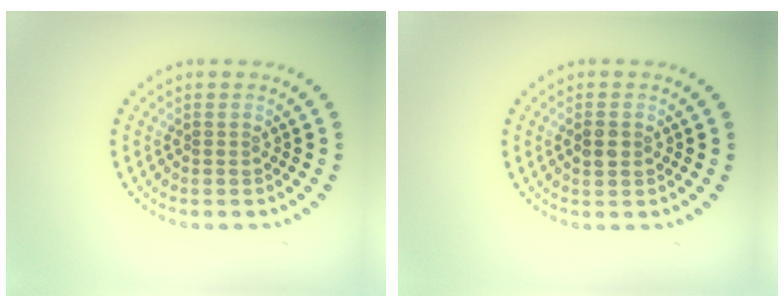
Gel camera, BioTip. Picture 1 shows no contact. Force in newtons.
{"total": 1.4, "press": 1.4, "slide": 0.2}